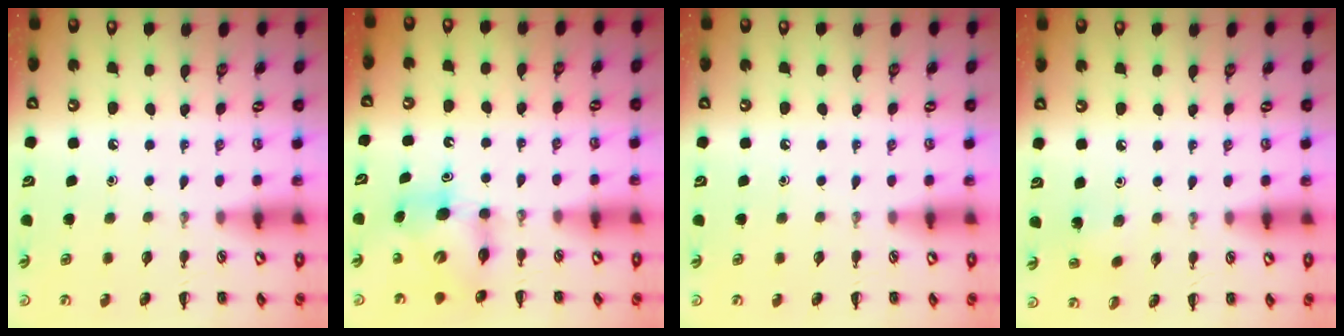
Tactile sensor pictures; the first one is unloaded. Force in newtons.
{"total": 6.7, "press": 6.7, "slide": 0.6}
{"total": 0.0}
{"total": 2.4, "press": 2.3, "slide": 0.6}